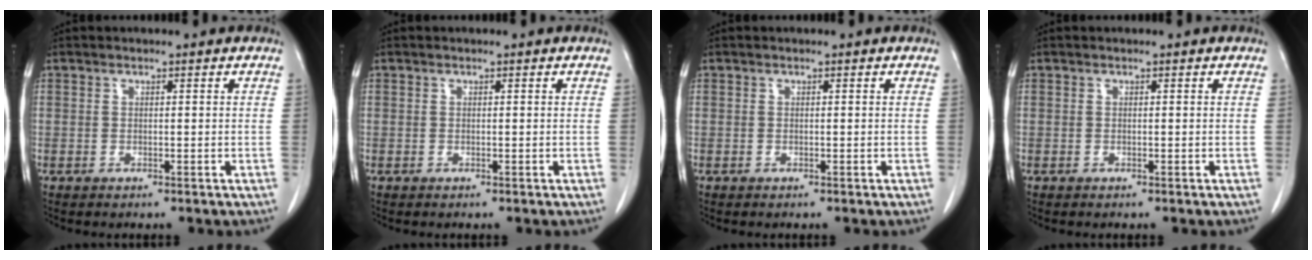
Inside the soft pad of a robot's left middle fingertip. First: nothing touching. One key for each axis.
{"total": 0.0}
{"total": 0.0}
{"total": 0.0}